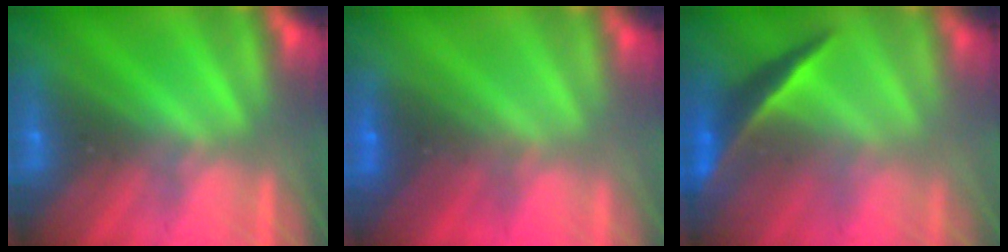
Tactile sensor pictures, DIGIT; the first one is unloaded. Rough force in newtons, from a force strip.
{"total": 1.8}
{"total": 1.9}